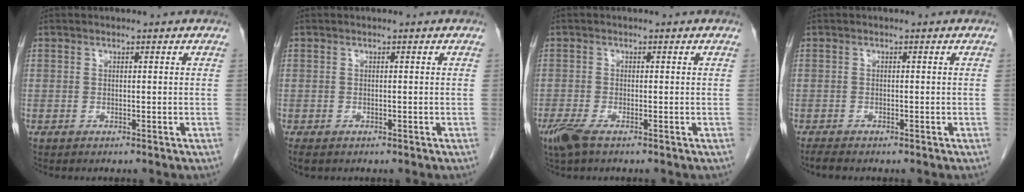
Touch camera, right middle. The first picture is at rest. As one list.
[{"total": 1.9, "force": [-1.3, 1.0, 0.9], "torque": [-0.021, -0.005, -0.017]}, {"total": 3.2, "force": [-2.1, 0.7, 2.4], "torque": [-0.055, -0.010, -0.041]}, {"total": 1.5, "force": [-1.2, 0.2, 0.7], "torque": [-0.022, -0.006, -0.022]}]